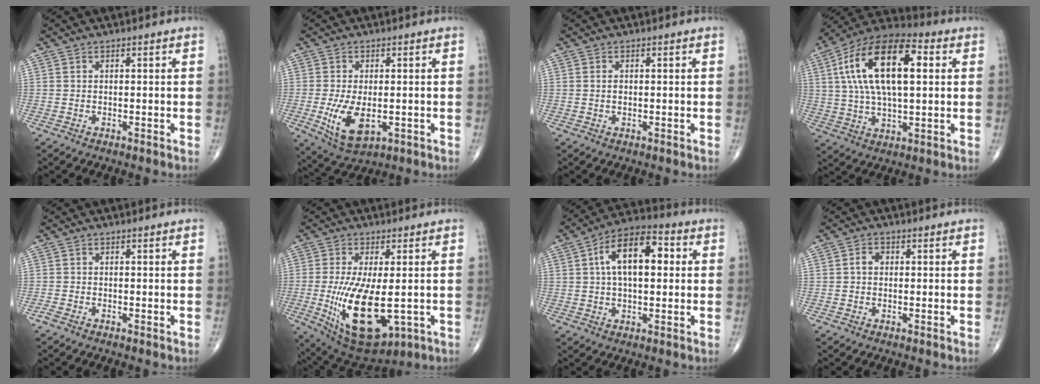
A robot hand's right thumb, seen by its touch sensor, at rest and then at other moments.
{"total": 8.9, "force": [-1.7, 4.6, 7.4], "torque": [-0.140, -0.016, -0.019]}
{"total": 0.9, "force": [0.1, 0.5, 0.7], "torque": [-0.011, 0.000, 0.001]}
{"total": 20.8, "force": [4.7, 9.6, 17.8], "torque": [-0.315, 0.020, 0.070]}
{"total": 1.2, "force": [-0.7, 0.4, 0.9], "torque": [-0.022, -0.004, -0.018]}
{"total": 16.4, "force": [-2.7, 6.8, 14.7], "torque": [-0.270, -0.026, -0.020]}
{"total": 14.1, "force": [2.8, 7.2, 11.8], "torque": [-0.185, 0.026, 0.038]}
{"total": 1.9, "force": [0.1, 1.4, 1.2], "torque": [-0.016, 0.008, -0.002]}